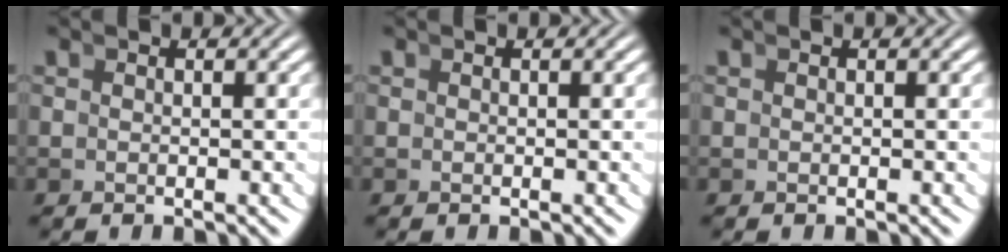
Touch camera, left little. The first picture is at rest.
{"total": 0.0}
{"total": 0.0}